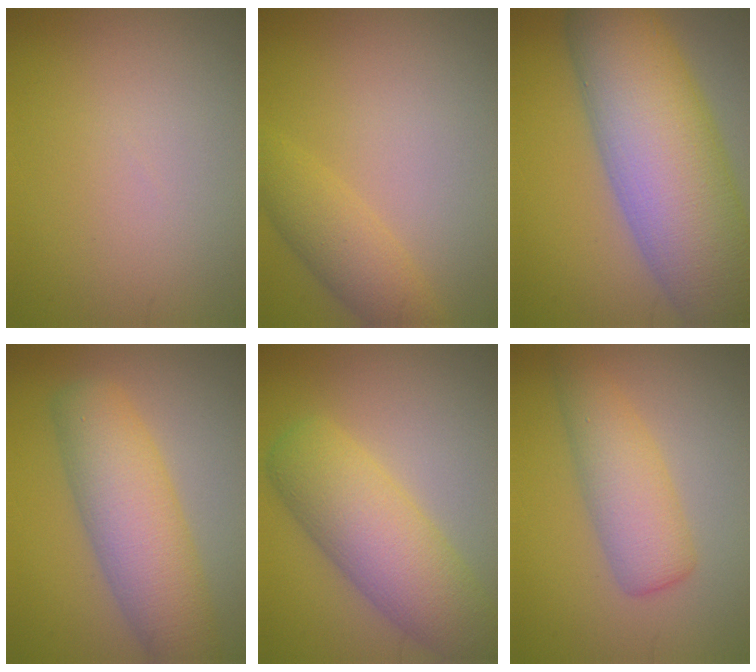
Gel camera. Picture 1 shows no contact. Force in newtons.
{"total": 3.3, "press": 3.3, "slide": 0.1}
{"total": 13.7, "press": 13.7, "slide": 0.6}
{"total": 7.2, "press": 7.2, "slide": 0.4}
{"total": 7.7, "press": 7.7, "slide": 0.3}
{"total": 4.5, "press": 4.5, "slide": 0.1}